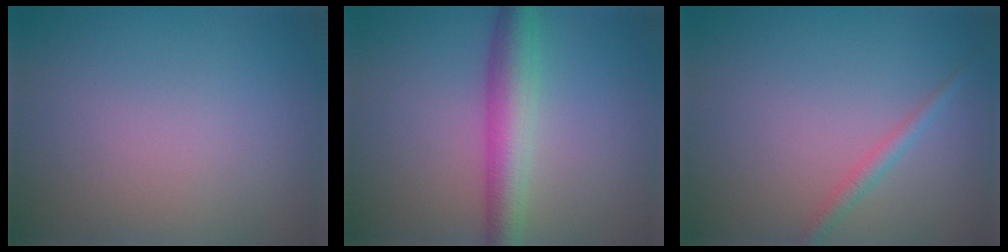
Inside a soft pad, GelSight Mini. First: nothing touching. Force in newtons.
{"total": 4.5, "press": 4.5, "slide": 0.1}
{"total": 1.6, "press": 1.6, "slide": 0.0}